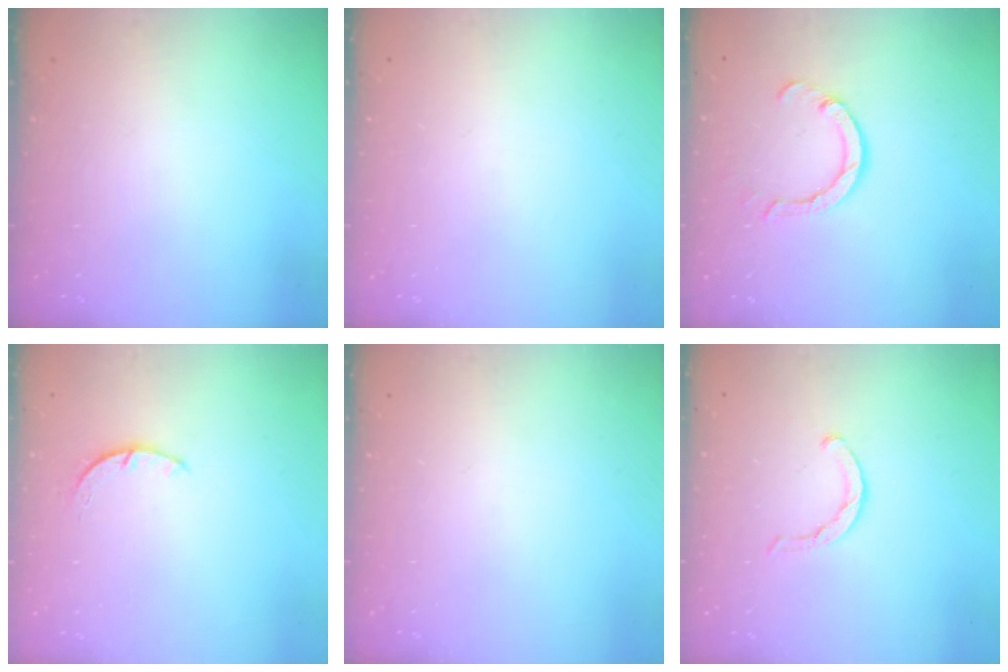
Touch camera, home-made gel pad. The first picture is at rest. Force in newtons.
{"total": 0.0}
{"total": 4.2, "press": 4.2, "slide": 0.1}
{"total": 2.4, "press": 2.4, "slide": 0.3}
{"total": 0.0}
{"total": 3.0, "press": 3.0, "slide": 0.3}